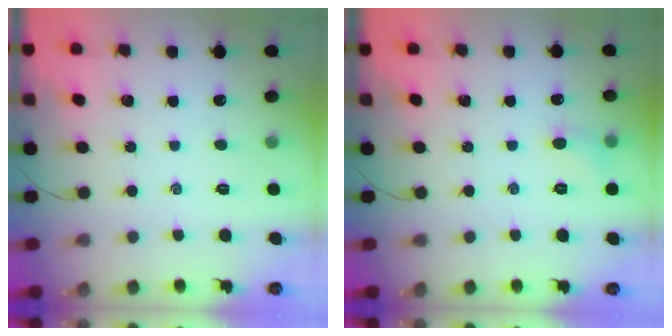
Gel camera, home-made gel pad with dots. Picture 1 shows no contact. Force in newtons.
{"total": 4.6, "press": 4.3, "slide": 1.5}